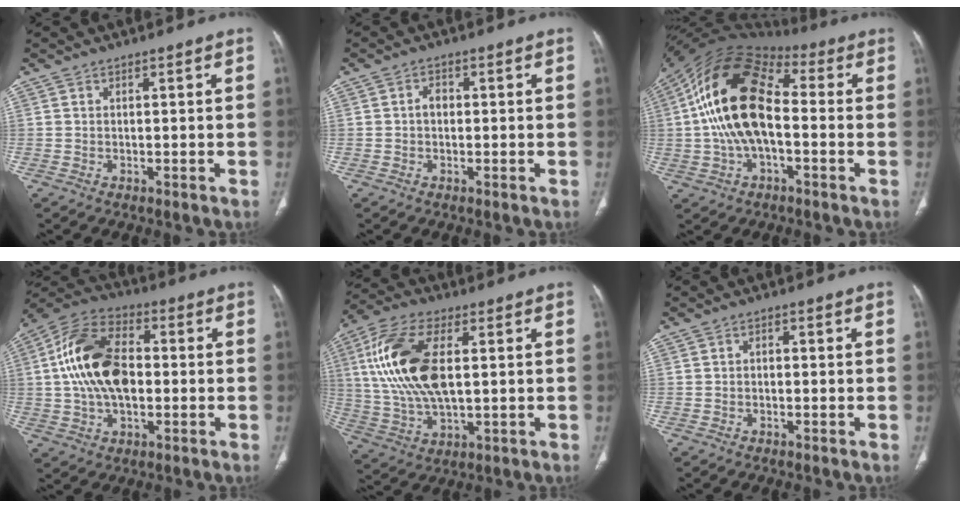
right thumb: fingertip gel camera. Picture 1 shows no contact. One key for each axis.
{"total": 2.0, "fx": -0.1, "fy": 1.5, "fz": 1.3, "tx": -0.014, "ty": 0.008, "tz": -0.005}
{"total": 19.0, "fx": -0.1, "fy": 10.5, "fz": 15.9, "tx": -0.303, "ty": 0.040, "tz": -0.010}
{"total": 17.3, "fx": 0.7, "fy": 10.5, "fz": 13.7, "tx": -0.250, "ty": 0.027, "tz": 0.006}
{"total": 18.1, "fx": 3.2, "fy": 8.9, "fz": 15.5, "tx": -0.322, "ty": 0.002, "tz": 0.063}
{"total": 1.1, "fx": -0.1, "fy": 0.8, "fz": 0.8, "tx": -0.007, "ty": 0.005, "tz": -0.006}